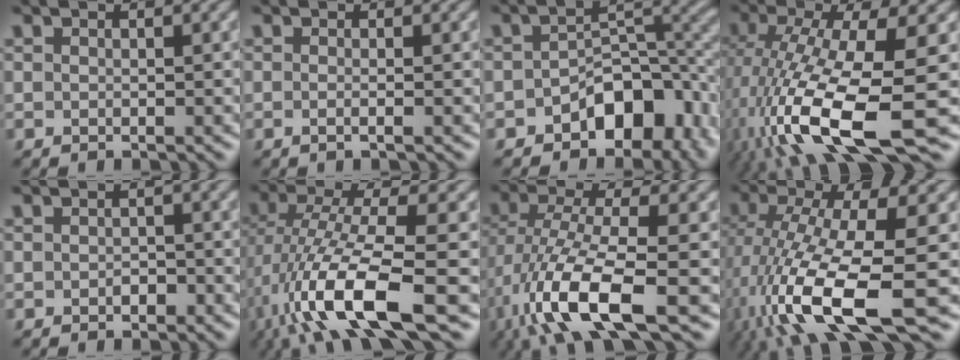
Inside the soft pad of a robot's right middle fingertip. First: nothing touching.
{"total": 0.9, "force": [-0.3, 0.2, 0.8], "torque": [-0.014, -0.001, -0.010]}
{"total": 7.8, "force": [-3.5, 4.5, 5.4], "torque": [-0.060, 0.010, -0.063]}
{"total": 13.6, "force": [-4.6, 4.3, 12.1], "torque": [-0.254, -0.022, -0.071]}
{"total": 1.1, "force": [-0.6, 0.6, 0.7], "torque": [-0.011, 0.001, -0.011]}
{"total": 10.3, "force": [-4.1, 2.8, 9.0], "torque": [-0.175, -0.003, -0.076]}
{"total": 9.7, "force": [-4.4, 3.0, 8.1], "torque": [-0.170, -0.005, -0.084]}
{"total": 12.3, "force": [-4.5, 3.8, 10.8], "torque": [-0.228, -0.020, -0.076]}